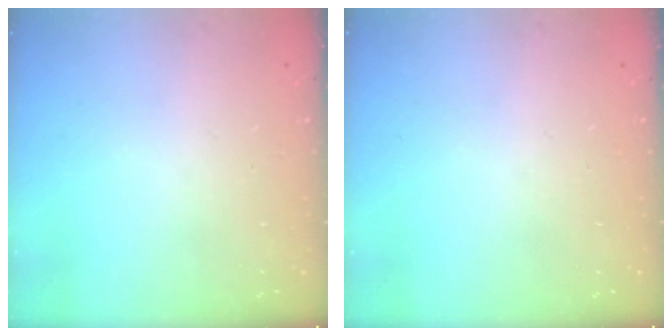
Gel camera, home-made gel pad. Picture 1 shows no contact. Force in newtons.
{"total": 0.0}